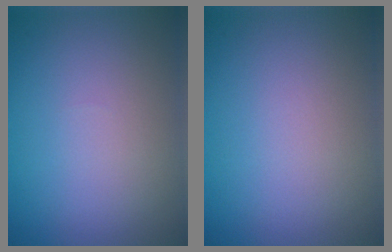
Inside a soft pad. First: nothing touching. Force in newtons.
{"total": 0.0}